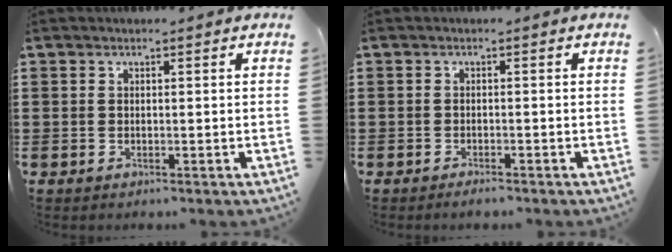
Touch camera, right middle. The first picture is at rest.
{"total": 0.9, "force": [-0.8, 0.1, 0.3], "torque": [-0.010, -0.005, -0.014]}